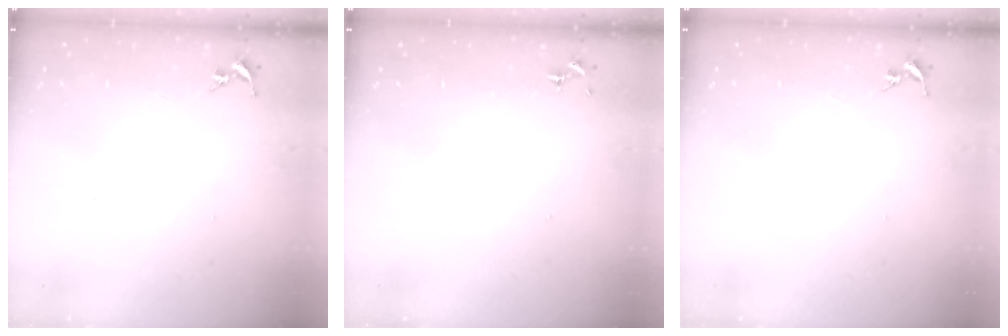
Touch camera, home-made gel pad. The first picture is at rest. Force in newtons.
{"total": 0.0}
{"total": 0.0}